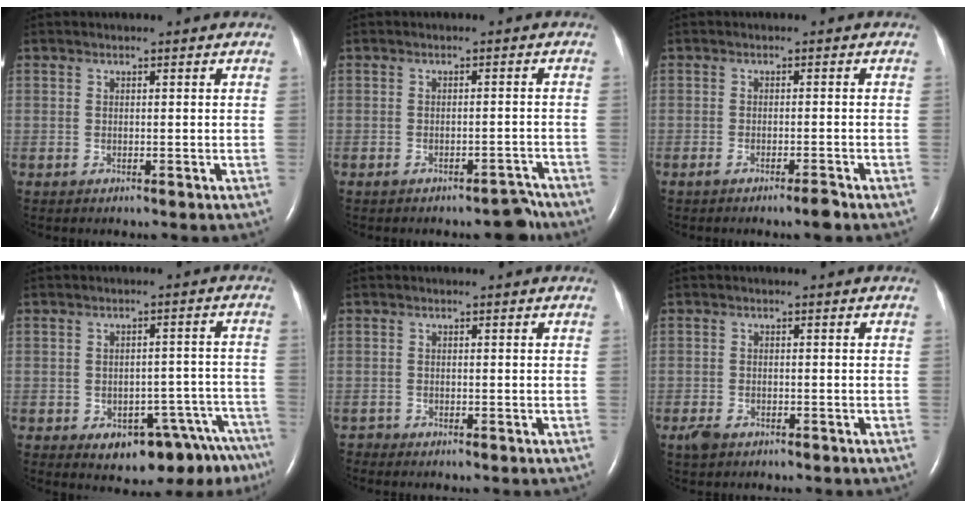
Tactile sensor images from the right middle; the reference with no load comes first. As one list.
[{"total": 3.0, "force": [-2.6, 1.1, 1.0], "torque": [-0.006, 0.013, -0.031]}, {"total": 2.1, "force": [-1.6, -0.1, 1.3], "torque": [-0.026, -0.003, -0.027]}, {"total": 12.3, "force": [-9.0, 5.3, 6.5], "torque": [-0.025, 0.038, -0.110]}, {"total": 0.7, "force": [-0.6, 0.0, -0.3], "torque": [0.002, -0.004, -0.012]}, {"total": 2.3, "force": [-1.6, 1.2, 1.2], "torque": [-0.031, -0.002, -0.023]}]